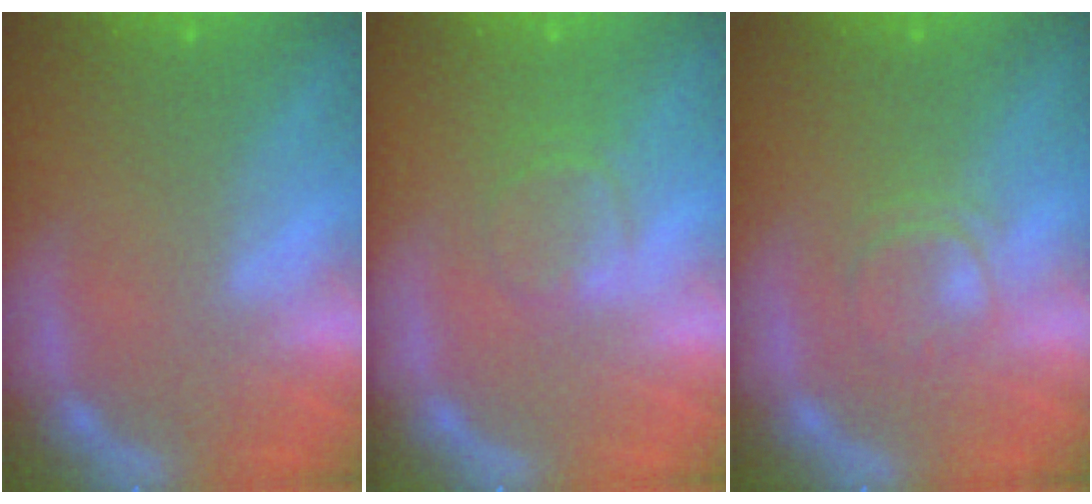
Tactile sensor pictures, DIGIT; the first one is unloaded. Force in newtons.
{"total": 2.4}
{"total": 2.4}